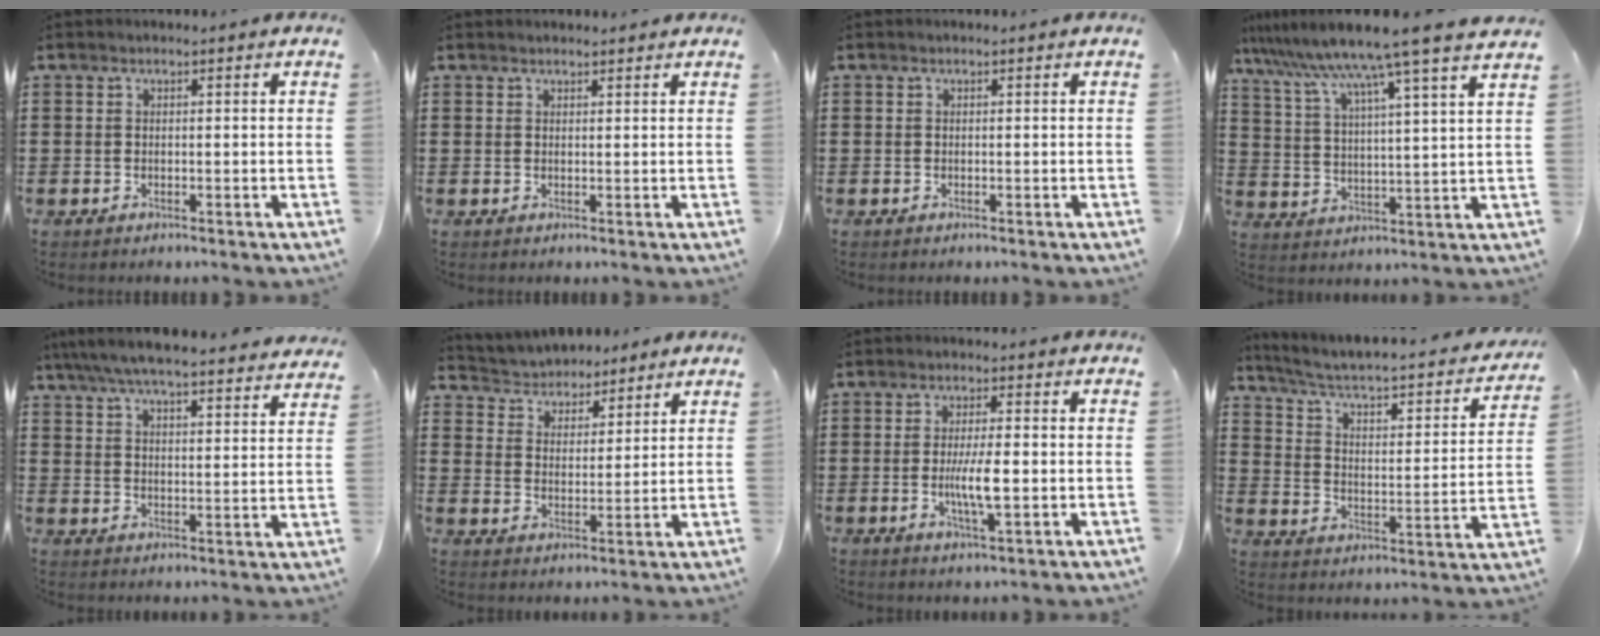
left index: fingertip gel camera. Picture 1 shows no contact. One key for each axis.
{"total": 0.9, "fx": 0.9, "fy": 0.1, "fz": 0.0, "tx": -0.002, "ty": 0.000, "tz": 0.018}
{"total": 0.0}
{"total": 9.3, "fx": 7.9, "fy": -1.5, "fz": 4.6, "tx": -0.121, "ty": -0.051, "tz": 0.126}
{"total": 6.1, "fx": 5.7, "fy": 0.1, "fz": 2.2, "tx": -0.066, "ty": -0.033, "tz": 0.099}
{"total": 4.1, "fx": 3.8, "fy": 1.3, "fz": -0.6, "tx": -0.012, "ty": -0.019, "tz": 0.065}
{"total": 5.8, "fx": -0.6, "fy": 1.0, "fz": 5.7, "tx": -0.111, "ty": -0.004, "tz": -0.017}
{"total": 3.3, "fx": 2.1, "fy": 0.6, "fz": 2.5, "tx": -0.062, "ty": -0.030, "tz": 0.022}